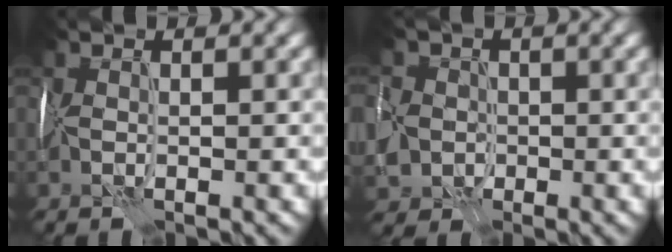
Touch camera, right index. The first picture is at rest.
{"total": 5.6, "force": [-1.9, 5.1, 1.5], "torque": [-0.037, -0.002, -0.051]}